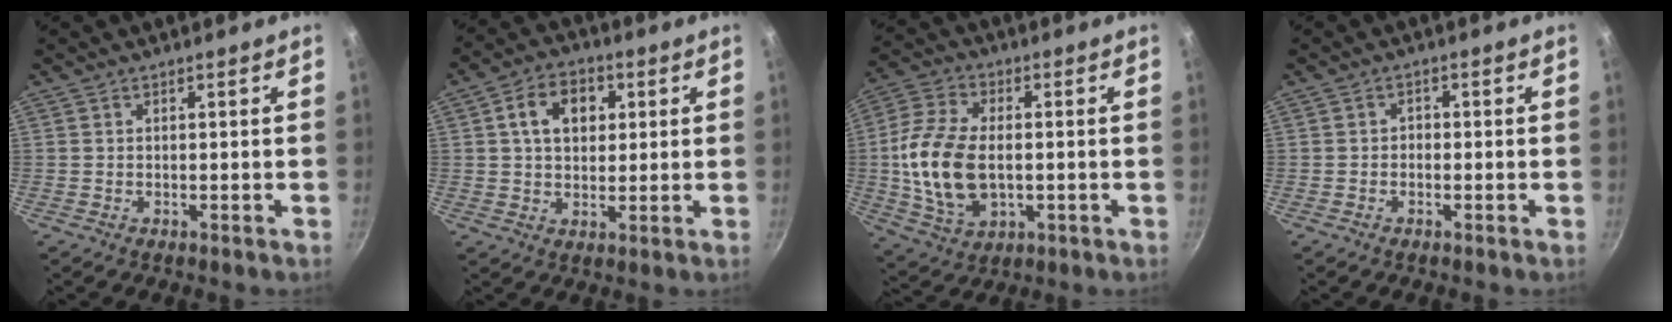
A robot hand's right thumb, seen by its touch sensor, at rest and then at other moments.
{"total": 9.2, "force": [2.5, 6.6, 5.8], "torque": [-0.072, 0.007, 0.034]}
{"total": 15.7, "force": [-0.7, 9.6, 12.4], "torque": [-0.240, 0.007, -0.013]}
{"total": 1.2, "force": [-0.5, 1.0, 0.5], "torque": [-0.004, 0.006, -0.011]}